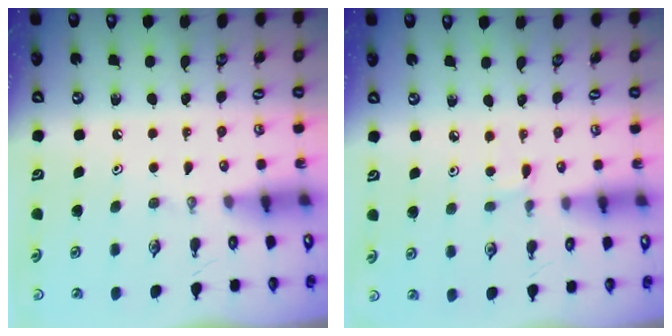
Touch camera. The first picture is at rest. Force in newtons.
{"total": 1.9, "press": 1.9, "slide": 0.2}